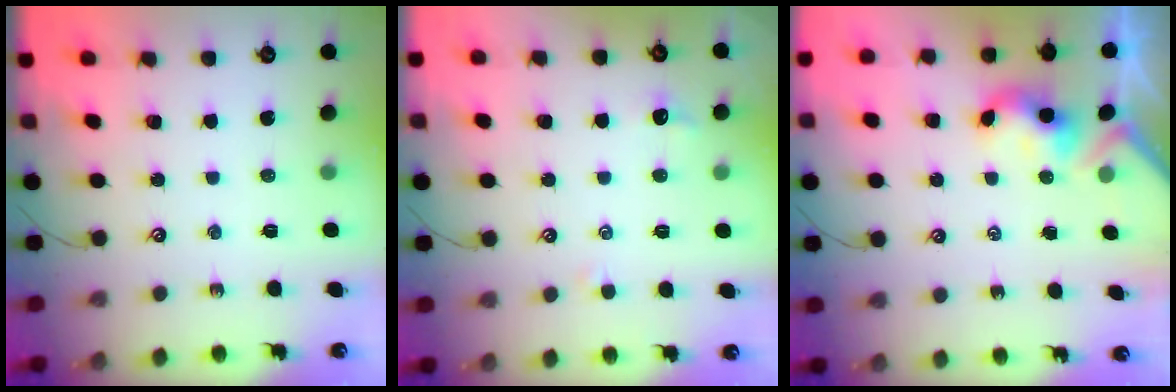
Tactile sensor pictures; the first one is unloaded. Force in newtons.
{"total": 0.6, "press": 0.2, "slide": 0.6}
{"total": 3.4, "press": 3.4, "slide": 0.4}